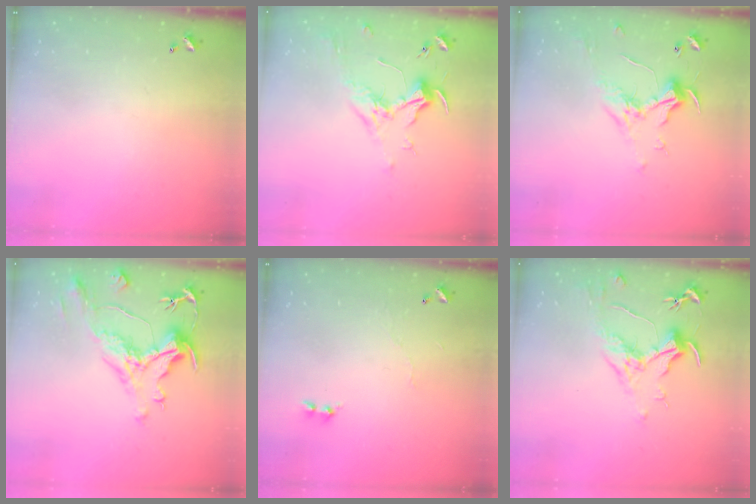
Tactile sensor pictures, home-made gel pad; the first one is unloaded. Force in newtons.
{"total": 1.8, "press": 1.6, "slide": 0.7}
{"total": 0.7, "press": 0.2, "slide": 0.7}
{"total": 2.0, "press": 1.0, "slide": 1.7}
{"total": 4.9, "press": 4.8, "slide": 0.6}
{"total": 1.7, "press": 1.5, "slide": 0.7}